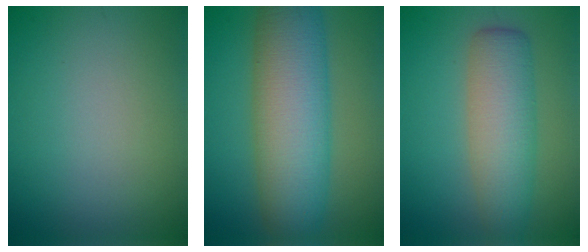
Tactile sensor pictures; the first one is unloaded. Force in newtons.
{"total": 10.7, "press": 10.6, "slide": 0.7}
{"total": 6.2, "press": 6.2, "slide": 0.2}